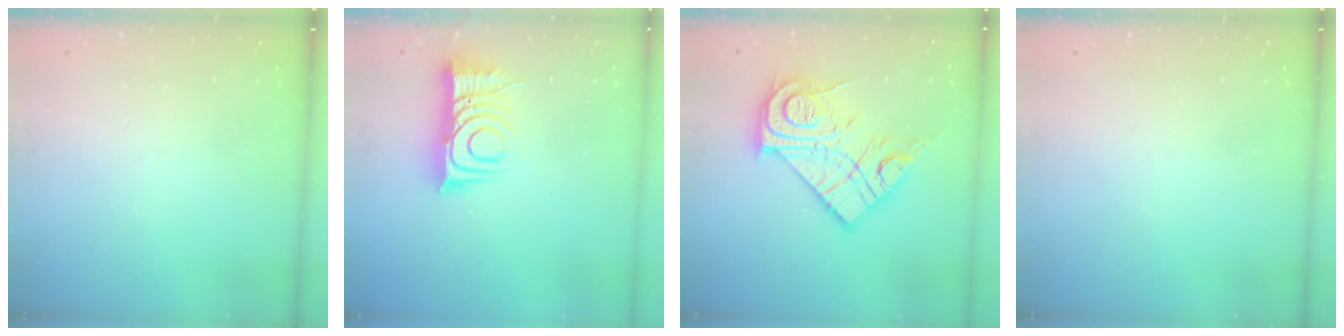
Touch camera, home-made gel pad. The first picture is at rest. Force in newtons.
{"total": 10.8, "press": 10.8, "slide": 1.0}
{"total": 20.0, "press": 20.0, "slide": 1.6}
{"total": 0.0}